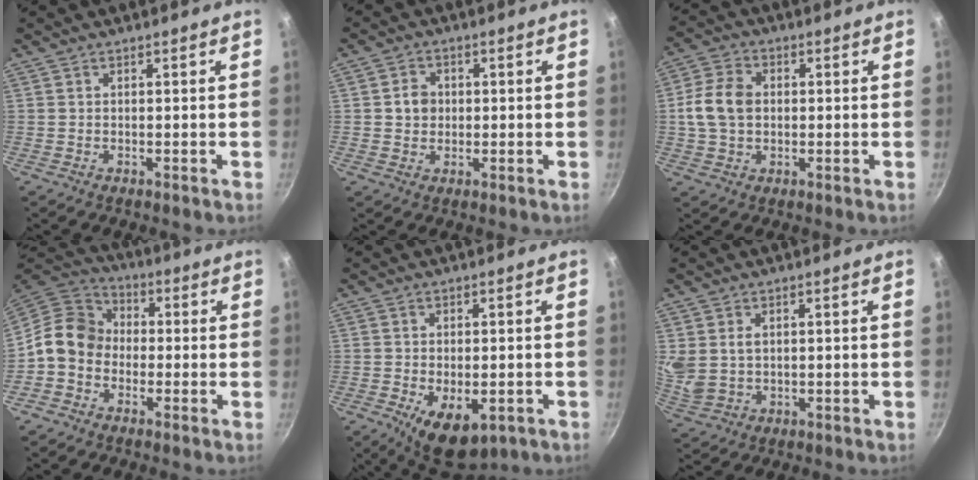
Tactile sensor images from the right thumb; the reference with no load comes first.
{"total": 4.1, "force": [0.2, 3.6, 1.9], "torque": [-0.010, 0.006, 0.000]}
{"total": 8.8, "force": [0.4, 6.5, 5.9], "torque": [-0.104, 0.014, -0.001]}
{"total": 10.1, "force": [-1.7, 8.4, 5.3], "torque": [-0.064, 0.038, -0.059]}
{"total": 9.3, "force": [-3.4, 5.0, 7.1], "torque": [-0.085, 0.000, -0.036]}
{"total": 5.4, "force": [1.3, 3.9, 3.5], "torque": [-0.061, -0.011, 0.036]}